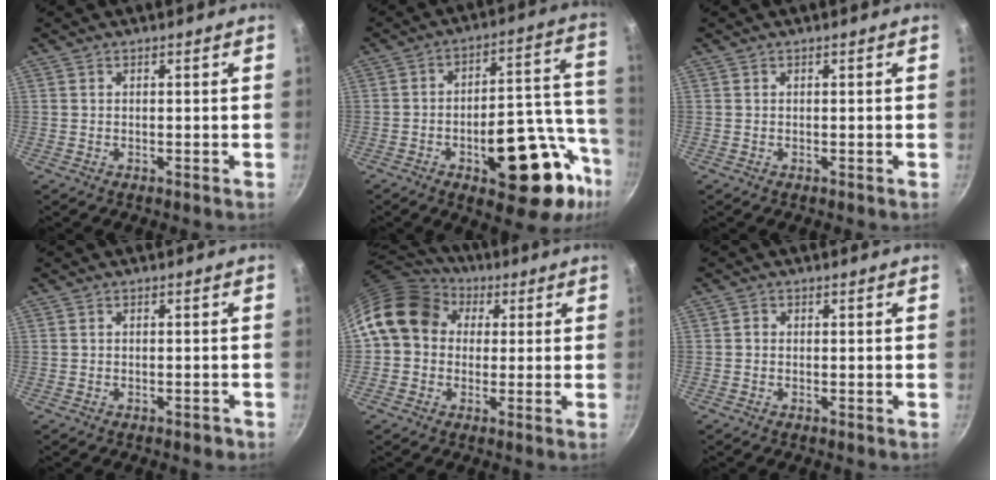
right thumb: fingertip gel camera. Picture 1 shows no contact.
{"total": 23.2, "force": [-9.6, 10.6, 18.2], "torque": [-0.178, 0.058, -0.129]}
{"total": 0.0}
{"total": 1.3, "force": [-0.9, 0.7, 0.7], "torque": [-0.006, 0.013, -0.005]}
{"total": 14.2, "force": [3.1, 11.7, 7.3], "torque": [-0.103, 0.030, 0.038]}
{"total": 0.8, "force": [-0.1, 0.7, 0.3], "torque": [-0.005, 0.004, -0.003]}